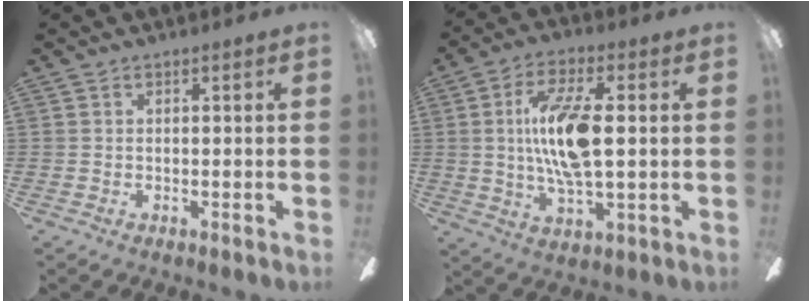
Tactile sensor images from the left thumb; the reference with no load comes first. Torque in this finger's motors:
{"motor_torque": [1.81, 2.19, 2.10, -0.29, 0.46]}